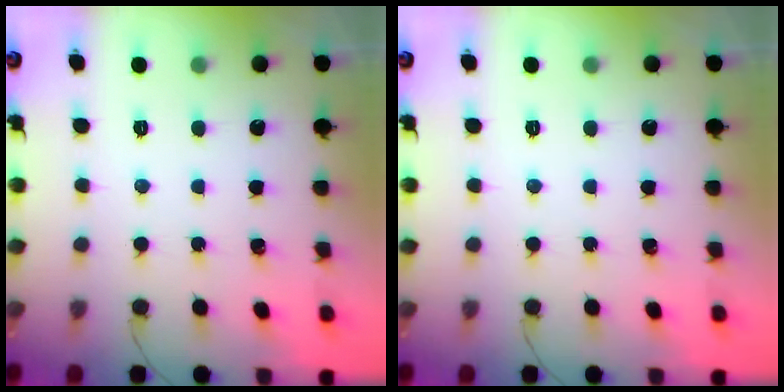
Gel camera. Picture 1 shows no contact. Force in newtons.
{"total": 0.0}